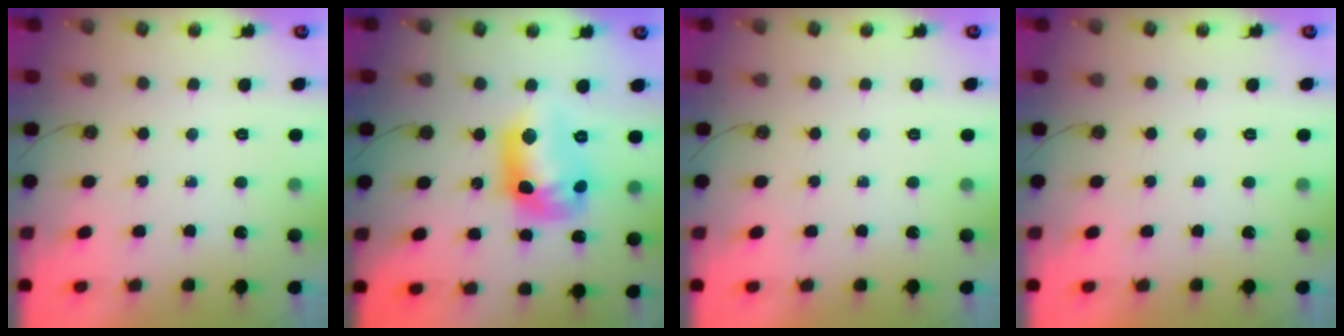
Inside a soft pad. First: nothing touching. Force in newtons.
{"total": 14.3, "press": 14.2, "slide": 0.9}
{"total": 0.0}
{"total": 0.0}